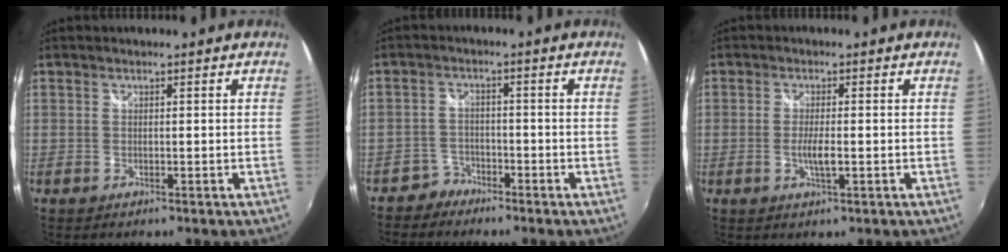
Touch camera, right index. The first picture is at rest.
{"total": 3.6, "force": [-2.9, 2.1, -0.4], "torque": [0.002, 0.013, -0.057]}
{"total": 3.3, "force": [-0.8, 0.5, 3.2], "torque": [-0.060, -0.007, -0.013]}